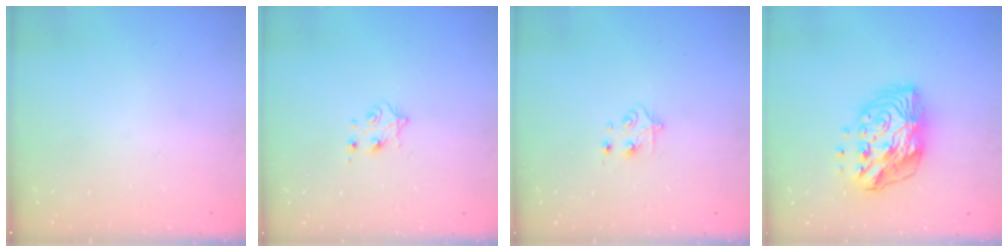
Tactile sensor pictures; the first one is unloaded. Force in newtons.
{"total": 5.2, "press": 5.2, "slide": 0.5}
{"total": 4.8, "press": 4.8, "slide": 0.6}
{"total": 13.7, "press": 13.6, "slide": 1.2}